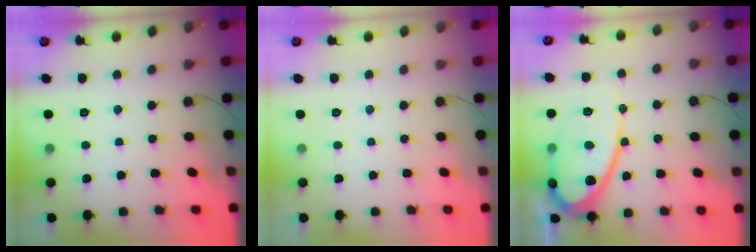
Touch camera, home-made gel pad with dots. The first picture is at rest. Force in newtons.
{"total": 0.0}
{"total": 16.3, "press": 16.2, "slide": 1.4}